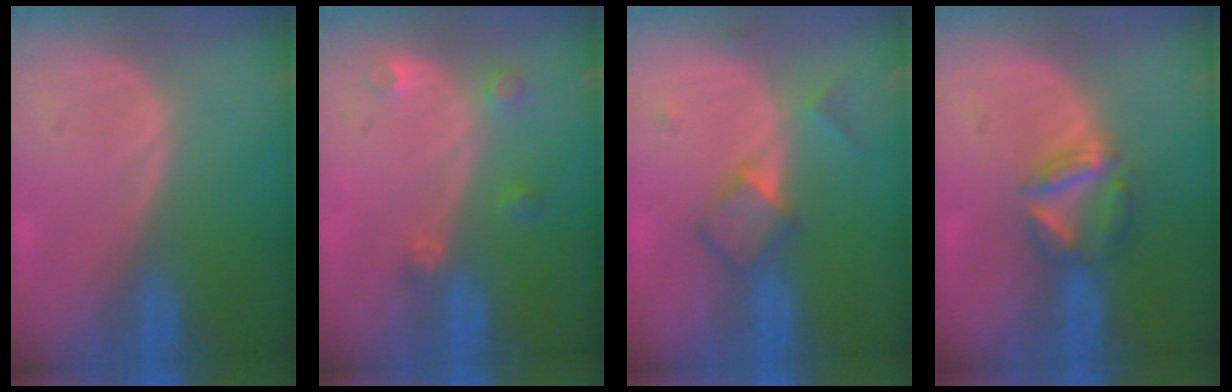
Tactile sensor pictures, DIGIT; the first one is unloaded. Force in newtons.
{"total": 2.7, "press": 2.6, "slide": 0.4}
{"total": 4.8, "press": 4.6, "slide": 1.3}
{"total": 6.1, "press": 5.5, "slide": 2.7}